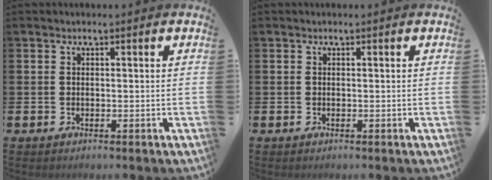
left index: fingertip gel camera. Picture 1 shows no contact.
{"total": 0.0}